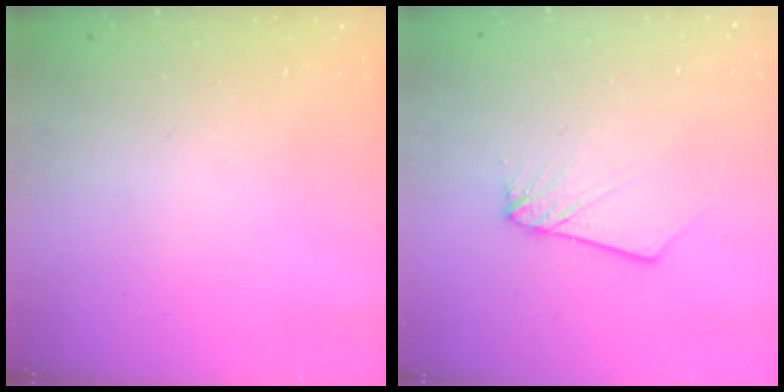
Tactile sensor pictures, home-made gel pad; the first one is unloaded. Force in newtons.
{"total": 2.2, "press": 2.2, "slide": 0.2}